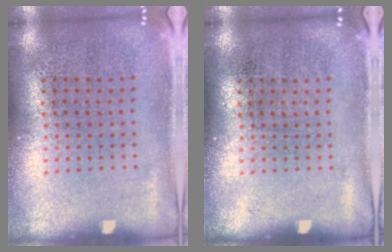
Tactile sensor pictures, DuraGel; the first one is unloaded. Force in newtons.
{"total": 0.0}